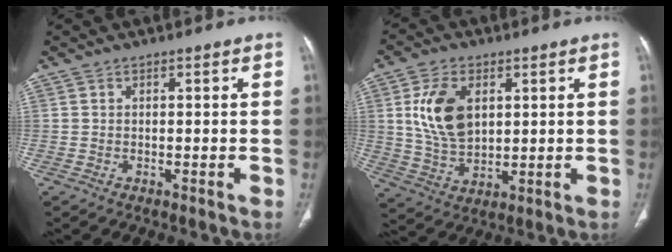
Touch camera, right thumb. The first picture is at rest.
{"total": 11.7, "force": [3.0, 7.3, 8.6], "torque": [-0.151, -0.012, 0.066]}